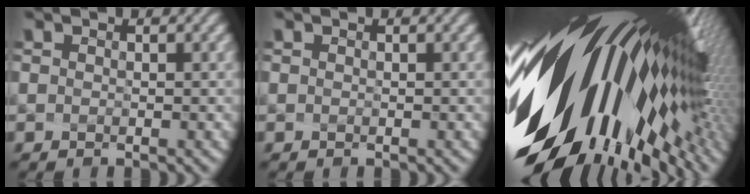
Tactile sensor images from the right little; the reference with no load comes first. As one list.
[{"total": 0.0}, {"total": 18.4, "force": [-0.7, 9.5, 15.7], "torque": [-0.276, -0.083, 0.018]}]